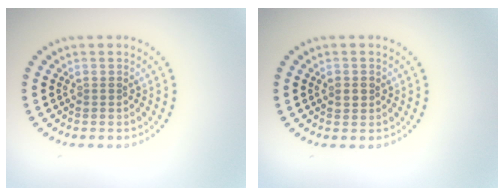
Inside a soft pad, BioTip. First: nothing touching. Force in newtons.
{"total": 1.2, "press": 1.2, "slide": 0.3}